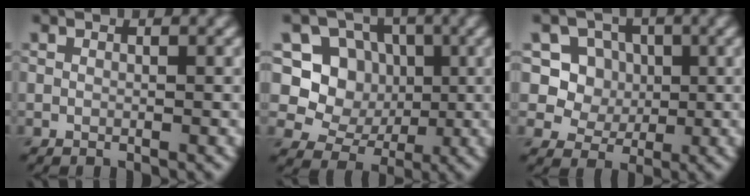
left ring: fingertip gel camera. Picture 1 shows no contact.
{"total": 6.0, "force": [0.7, 5.5, 2.3], "torque": [-0.027, 0.003, -0.007]}
{"total": 5.2, "force": [1.1, 4.7, 1.8], "torque": [-0.029, -0.002, 0.026]}